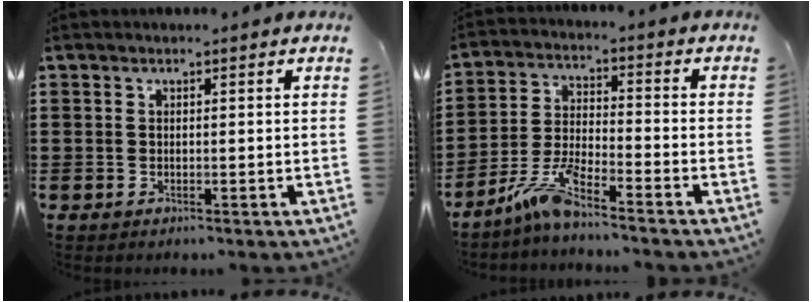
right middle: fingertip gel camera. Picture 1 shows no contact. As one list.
[{"total": 7.0, "force": [-5.6, 0.6, 4.1], "torque": [-0.099, -0.010, -0.112]}]